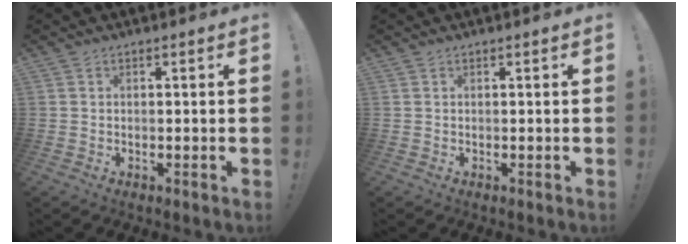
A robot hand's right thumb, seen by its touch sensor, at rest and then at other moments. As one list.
[{"total": 0.0}]